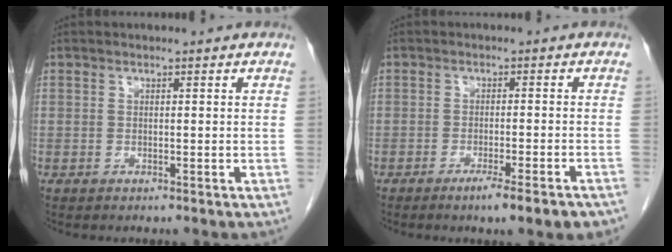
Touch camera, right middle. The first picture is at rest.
{"total": 6.8, "force": [-4.7, 0.0, 4.9], "torque": [-0.051, -0.013, -0.062]}